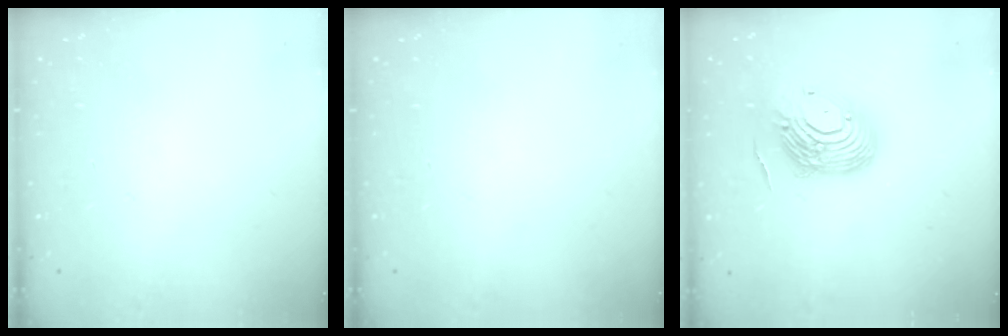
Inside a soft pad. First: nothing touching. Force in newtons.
{"total": 0.0}
{"total": 16.3, "press": 16.2, "slide": 2.1}